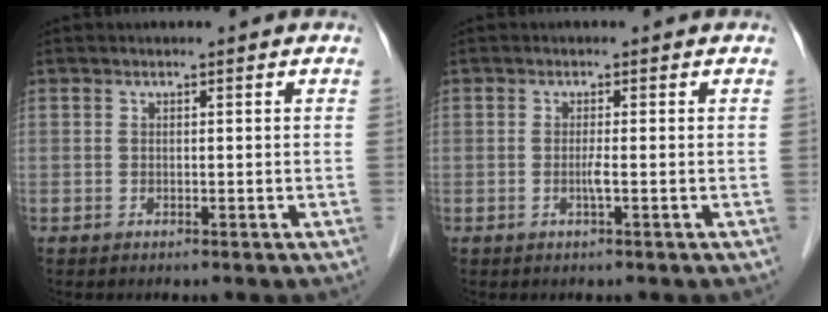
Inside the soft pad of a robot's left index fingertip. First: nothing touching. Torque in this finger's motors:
{"motor_torque": [0.24, 0.22, 0.00, 0.03]}